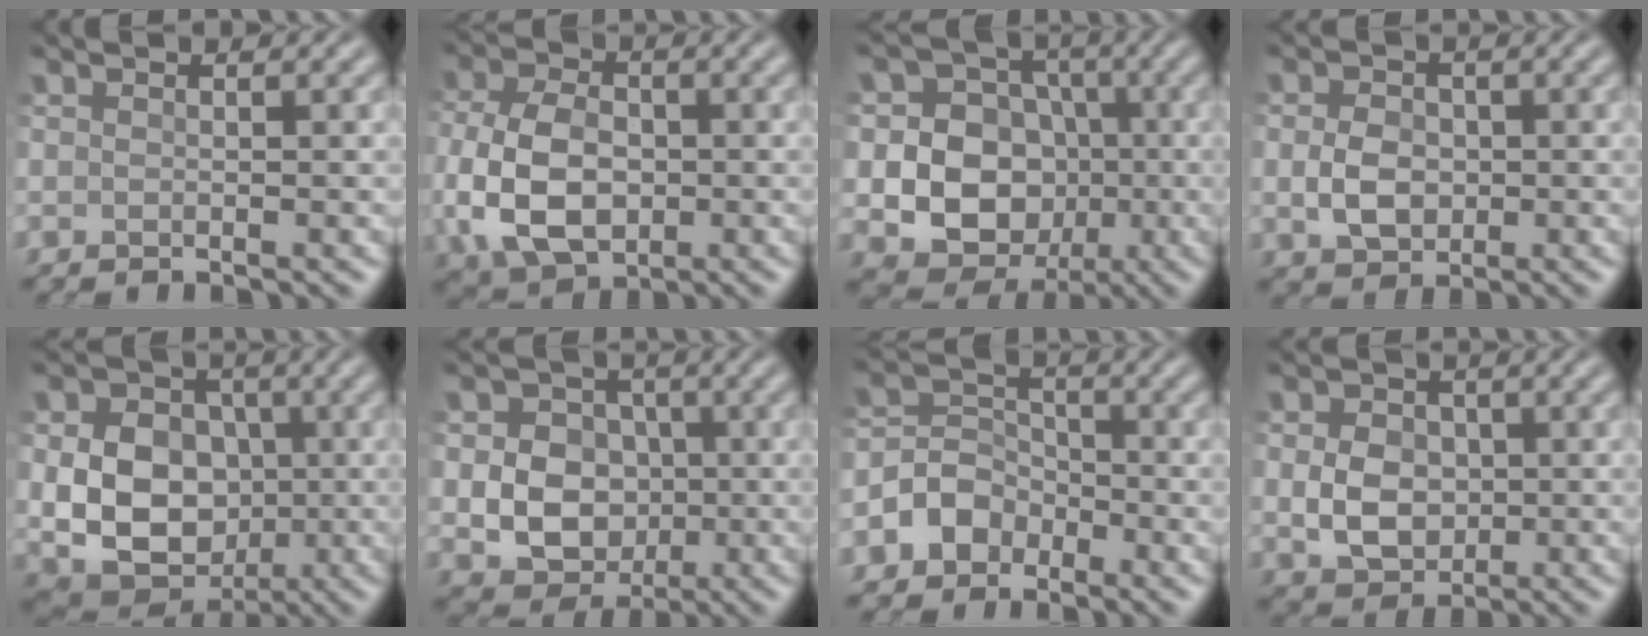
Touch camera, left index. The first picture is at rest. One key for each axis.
{"total": 7.9, "fx": -1.1, "fy": 5.6, "fz": 5.4, "tx": -0.127, "ty": -0.003, "tz": -0.027}
{"total": 11.8, "fx": -0.4, "fy": 10.9, "fz": 4.3, "tx": -0.098, "ty": 0.028, "tz": -0.021}
{"total": 3.2, "fx": 0.0, "fy": 2.6, "fz": 1.9, "tx": -0.038, "ty": 0.003, "tz": -0.002}
{"total": 10.4, "fx": 0.1, "fy": 8.6, "fz": 5.8, "tx": -0.086, "ty": 0.001, "tz": -0.007}
{"total": 7.6, "fx": 0.0, "fy": 6.8, "fz": 3.5, "tx": -0.042, "ty": 0.015, "tz": -0.018}
{"total": 3.4, "fx": -1.8, "fy": 2.8, "fz": 0.9, "tx": -0.010, "ty": 0.011, "tz": -0.043}
{"total": 4.1, "fx": 0.1, "fy": 3.4, "fz": 2.3, "tx": -0.045, "ty": 0.002, "tz": 0.005}